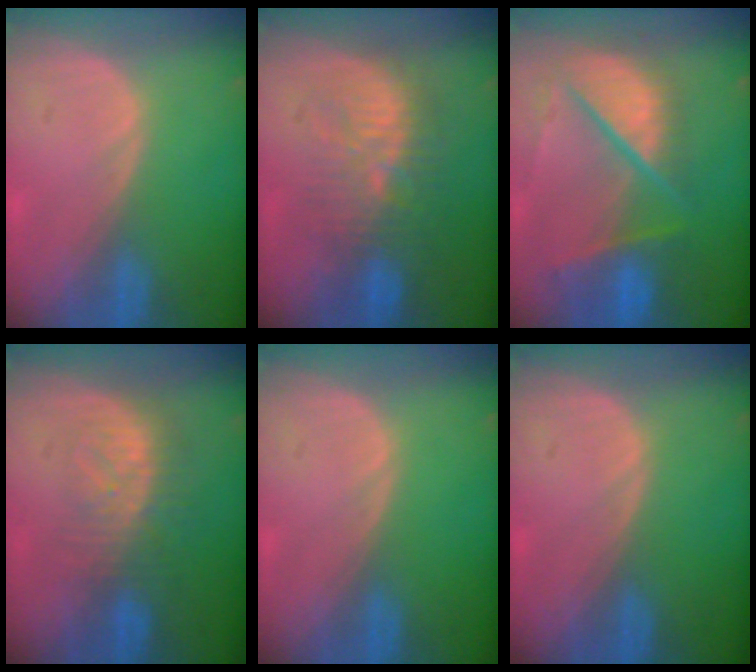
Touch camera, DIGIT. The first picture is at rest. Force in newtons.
{"total": 9.2, "press": 8.9, "slide": 2.1}
{"total": 10.9, "press": 9.0, "slide": 6.1}
{"total": 8.3, "press": 7.2, "slide": 4.0}
{"total": 0.0}
{"total": 0.0}